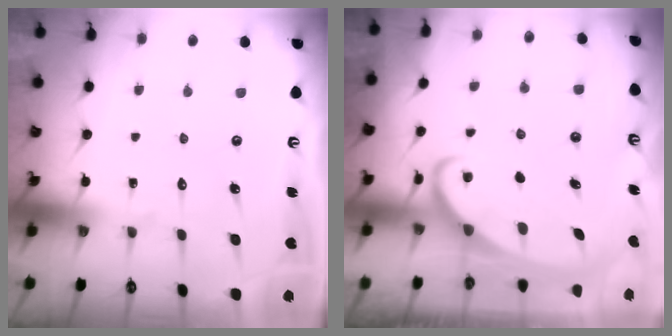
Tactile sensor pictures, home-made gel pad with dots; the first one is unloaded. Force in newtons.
{"total": 2.2, "press": 2.2, "slide": 0.3}